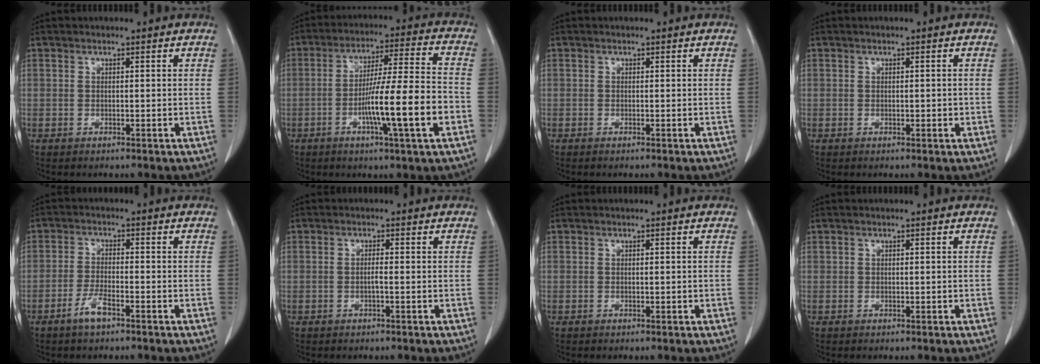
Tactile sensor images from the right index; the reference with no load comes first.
{"total": 15.3, "force": [-4.7, 0.0, 14.6], "torque": [-0.241, 0.002, -0.075]}
{"total": 0.0}
{"total": 1.1, "force": [0.0, 0.6, 0.9], "torque": [-0.011, 0.000, 0.005]}
{"total": 3.7, "force": [-2.4, 0.7, 2.7], "torque": [-0.056, 0.000, -0.044]}
{"total": 1.2, "force": [-0.2, 0.1, 1.2], "torque": [-0.019, 0.002, -0.001]}
{"total": 0.0}
{"total": 0.0}